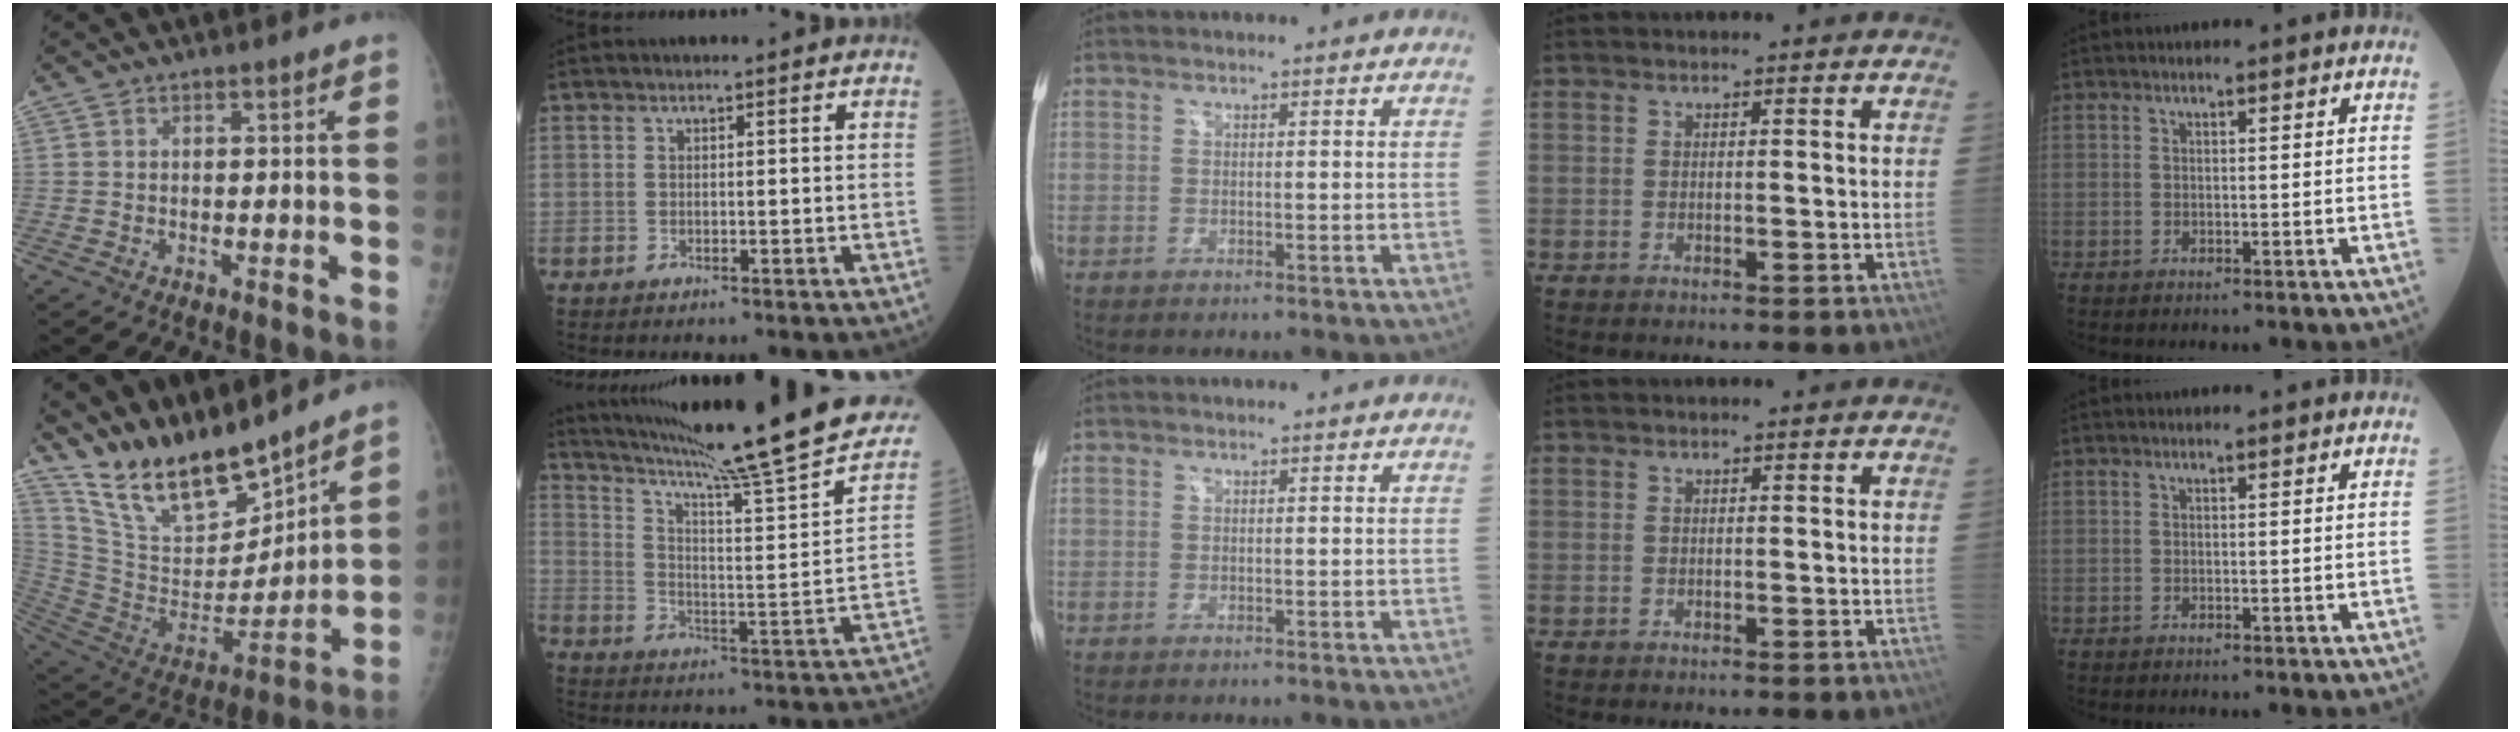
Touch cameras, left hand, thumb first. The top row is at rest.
{"thumb": {"total": 18.7, "force": [16.0, 5.4, 8.1], "torque": [-0.109, -0.094, 0.307]}, "index": {"total": 28.1, "force": [23.7, 0.1, 15.2], "torque": [-0.249, -0.061, 0.324]}}